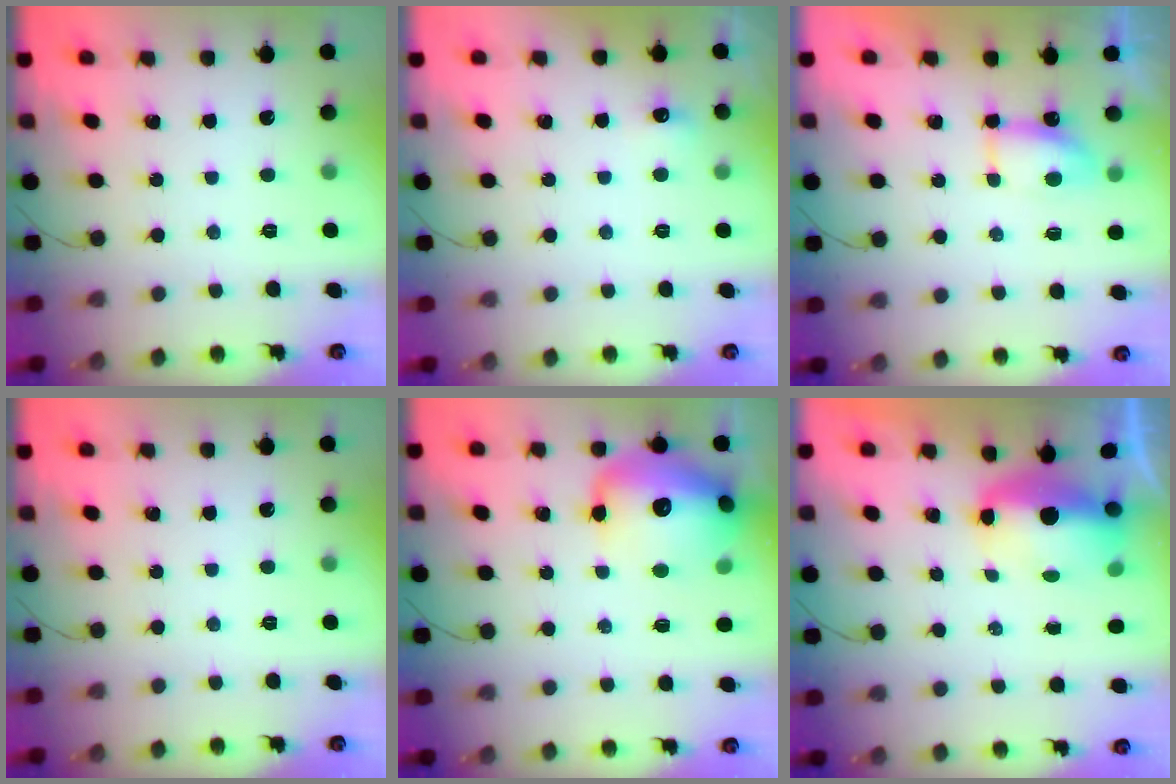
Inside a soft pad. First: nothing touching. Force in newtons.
{"total": 12.3, "press": 4.6, "slide": 11.4}
{"total": 5.5, "press": 5.5, "slide": 0.5}
{"total": 0.0}
{"total": 19.7, "press": 19.6, "slide": 2.8}
{"total": 6.5, "press": 6.4, "slide": 0.6}